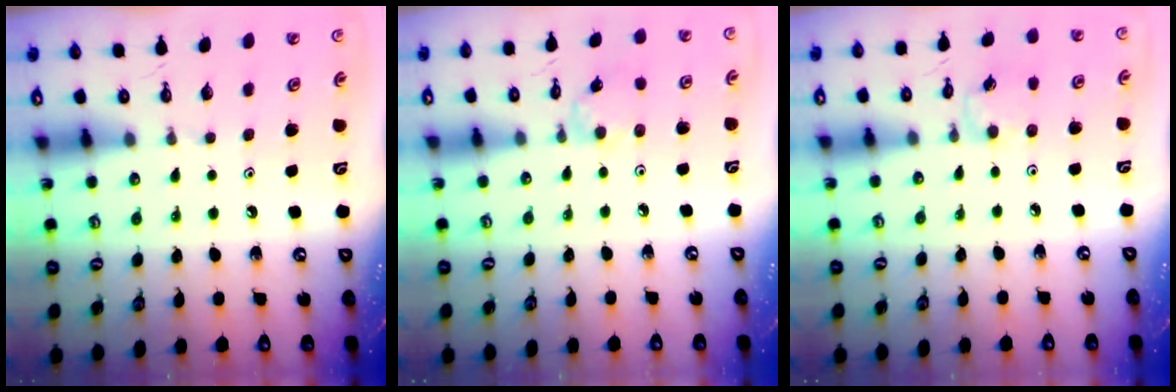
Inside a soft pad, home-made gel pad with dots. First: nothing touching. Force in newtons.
{"total": 2.1, "press": 2.1, "slide": 0.4}
{"total": 2.9, "press": 2.9, "slide": 0.4}